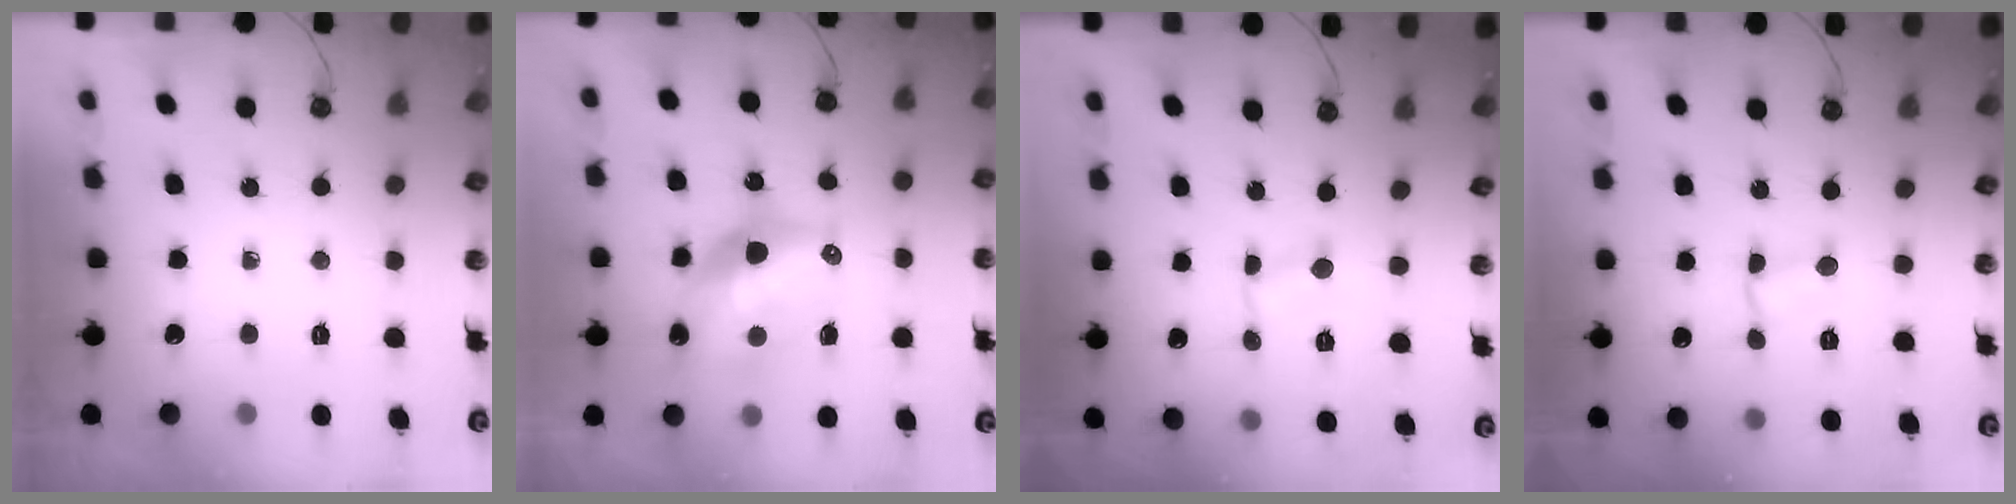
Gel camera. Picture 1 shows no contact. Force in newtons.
{"total": 15.7, "press": 15.6, "slide": 1.2}
{"total": 0.8, "press": 0.8, "slide": 0.1}
{"total": 1.7, "press": 1.6, "slide": 0.5}